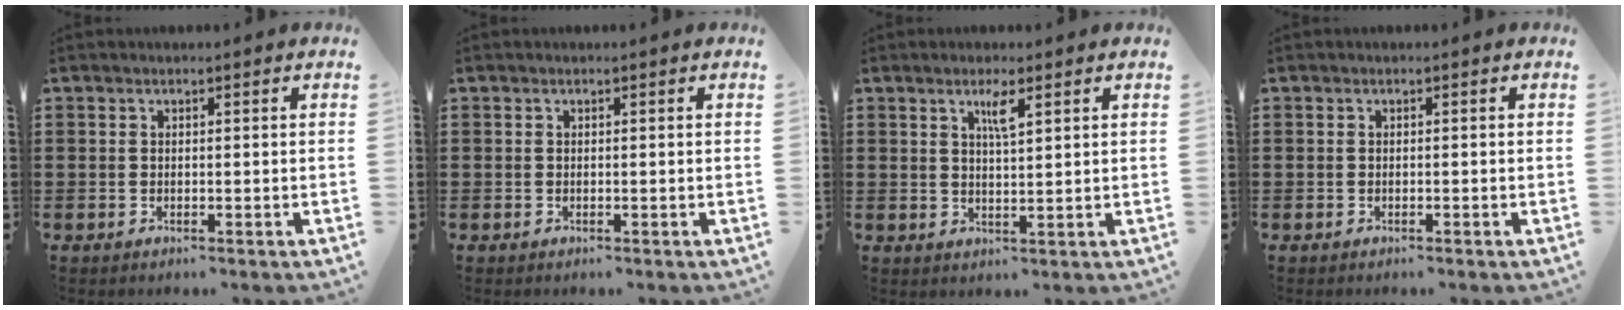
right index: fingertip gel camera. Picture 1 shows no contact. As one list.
[{"total": 0.0}, {"total": 2.9, "force": [1.6, 0.3, 2.3], "torque": [-0.042, -0.002, 0.025]}, {"total": 0.0}]